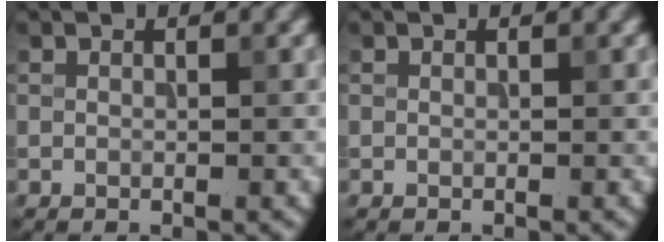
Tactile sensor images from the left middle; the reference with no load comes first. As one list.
[{"total": 0.0}]